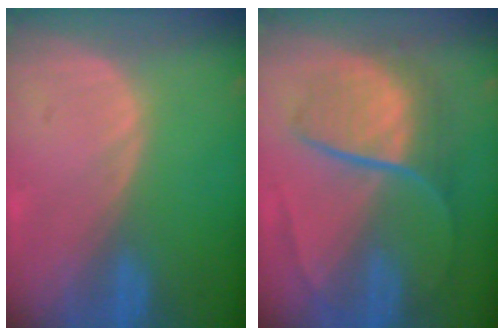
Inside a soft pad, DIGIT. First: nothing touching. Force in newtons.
{"total": 8.8, "press": 7.7, "slide": 4.2}